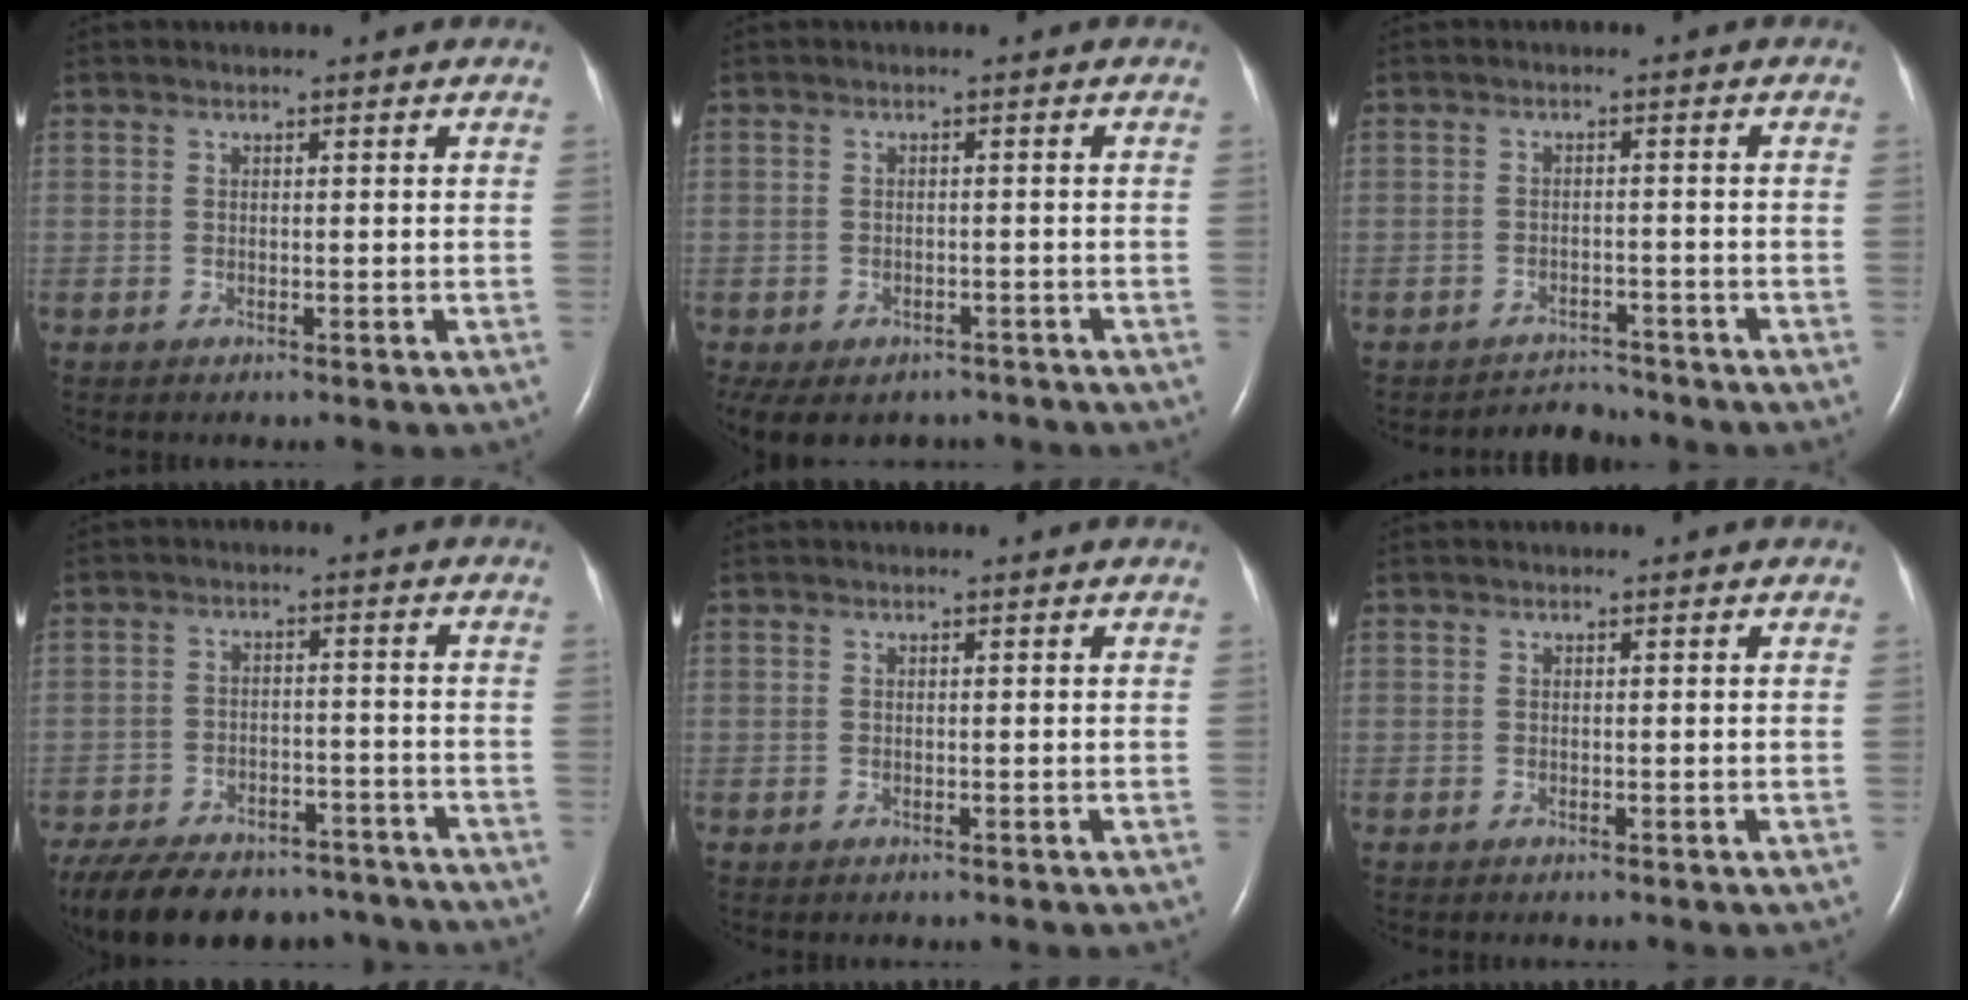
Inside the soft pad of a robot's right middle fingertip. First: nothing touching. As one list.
[{"total": 9.7, "force": [-7.1, 5.8, 3.3], "torque": [-0.075, -0.004, -0.085]}, {"total": 3.1, "force": [-2.9, 0.3, -1.2], "torque": [0.019, -0.003, -0.041]}, {"total": 20.3, "force": [-16.4, 8.6, 8.2], "torque": [-0.192, -0.017, -0.228]}, {"total": 0.0}, {"total": 0.0}]